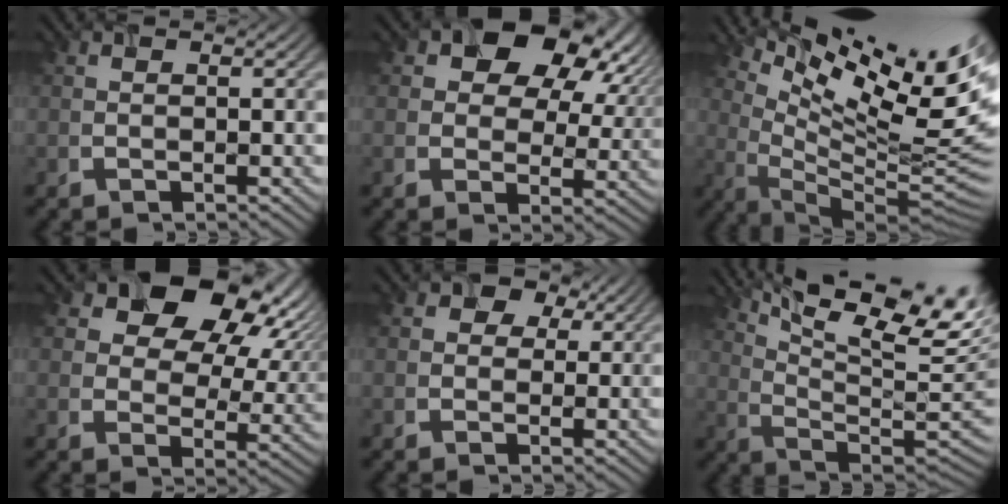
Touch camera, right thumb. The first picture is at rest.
{"total": 12.0, "force": [5.1, 8.3, 7.1], "torque": [-0.108, 0.002, 0.080]}
{"total": 15.0, "force": [7.0, 4.4, 12.5], "torque": [-0.209, -0.004, 0.124]}
{"total": 14.3, "force": [6.5, 9.9, 7.9], "torque": [-0.121, 0.004, 0.102]}
{"total": 4.2, "force": [1.8, 3.5, 1.3], "torque": [-0.023, -0.009, 0.034]}
{"total": 15.6, "force": [7.7, 5.1, 12.5], "torque": [-0.205, 0.000, 0.121]}